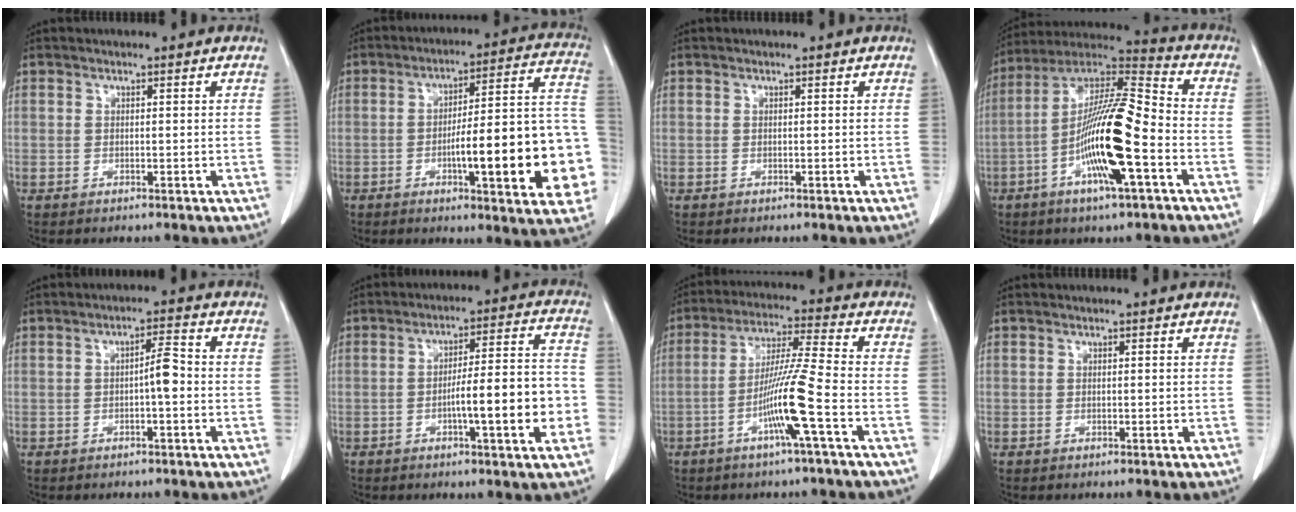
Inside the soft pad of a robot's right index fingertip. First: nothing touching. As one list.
[{"total": 21.2, "force": [-5.0, 3.4, 20.3], "torque": [-0.189, 0.030, -0.058]}, {"total": 0.0}, {"total": 17.2, "force": [-4.9, 1.9, 16.4], "torque": [-0.311, 0.001, -0.090]}, {"total": 3.3, "force": [-0.6, 0.4, 3.2], "torque": [-0.049, 0.006, -0.011]}, {"total": 12.0, "force": [-3.3, 1.1, 11.5], "torque": [-0.170, 0.016, -0.048]}, {"total": 9.1, "force": [-3.6, -0.9, 8.3], "torque": [-0.163, -0.003, -0.070]}, {"total": 0.0}]